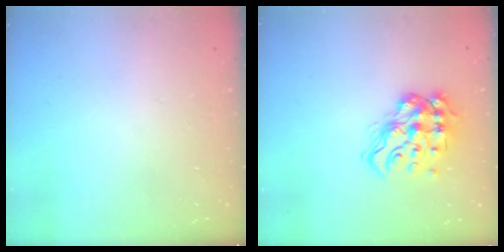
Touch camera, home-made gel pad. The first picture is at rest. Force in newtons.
{"total": 15.7, "press": 15.6, "slide": 1.6}